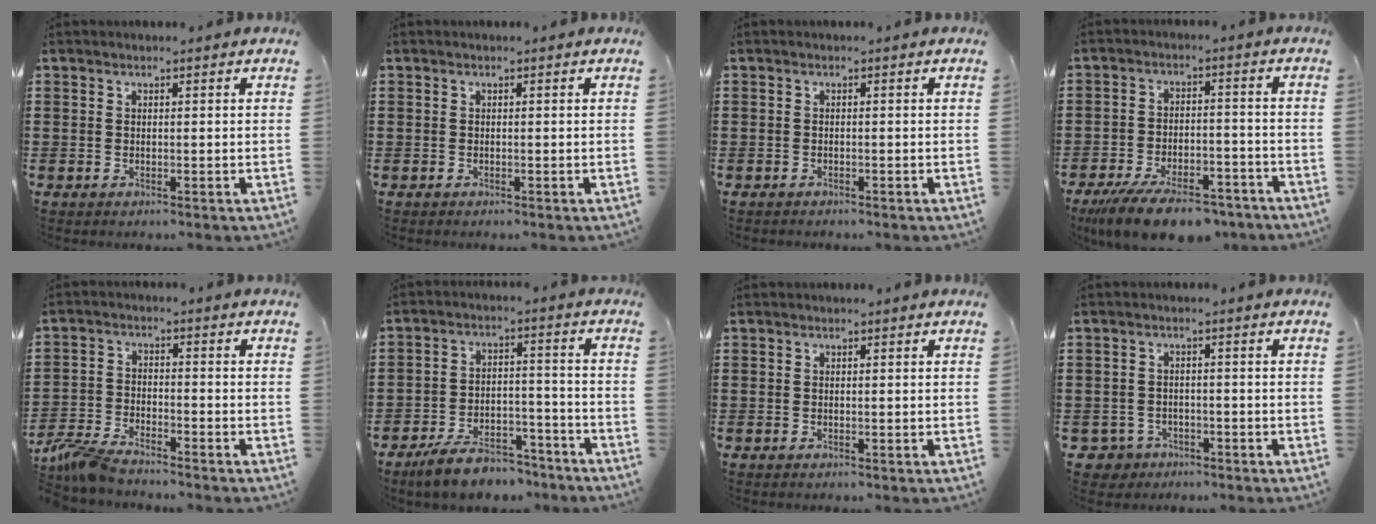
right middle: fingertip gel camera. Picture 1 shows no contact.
{"total": 0.0}
{"total": 0.6, "force": [-0.6, 0.1, 0.1], "torque": [-0.004, -0.003, -0.011]}
{"total": 9.4, "force": [-7.7, 2.2, 4.9], "torque": [-0.097, 0.010, -0.145]}
{"total": 5.0, "force": [-4.6, 0.6, 1.9], "torque": [-0.067, -0.012, -0.099]}
{"total": 7.4, "force": [-6.6, 1.9, 2.5], "torque": [-0.044, 0.017, -0.125]}
{"total": 0.0}
{"total": 2.4, "force": [-2.0, 1.3, 0.2], "torque": [-0.020, -0.004, -0.046]}